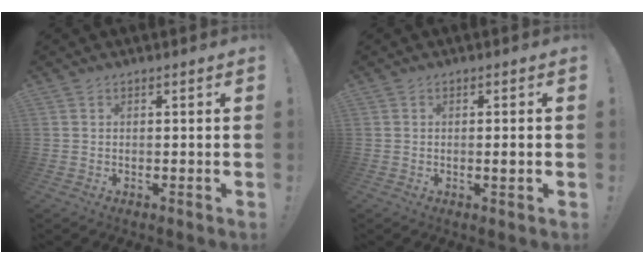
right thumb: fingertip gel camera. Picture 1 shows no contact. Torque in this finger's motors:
{"motor_torque": [0.01, -0.18, -0.01, 0.16, 0.02]}